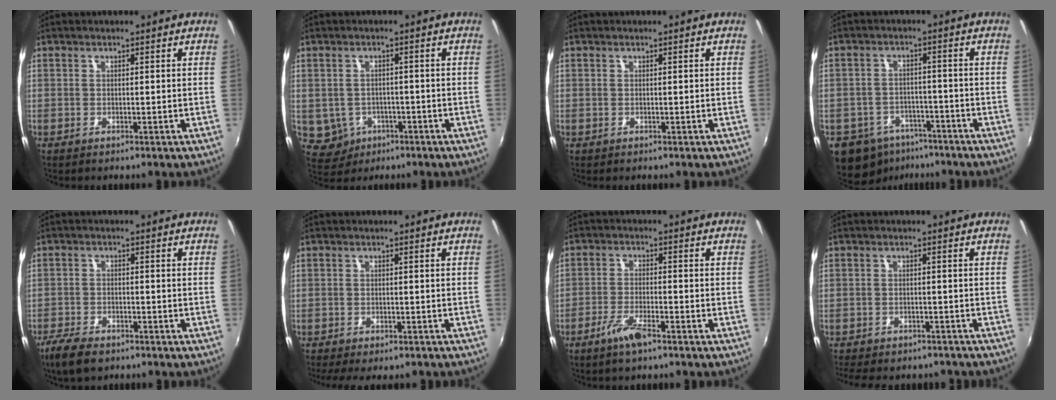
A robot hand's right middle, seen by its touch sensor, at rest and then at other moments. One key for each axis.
{"total": 5.4, "fx": -1.7, "fy": 4.8, "fz": 1.6, "tx": -0.046, "ty": 0.004, "tz": -0.010}
{"total": 0.0}
{"total": 9.9, "fx": -6.4, "fy": 6.9, "fz": 3.2, "tx": -0.091, "ty": 0.009, "tz": -0.082}
{"total": 6.9, "fx": -5.2, "fy": 2.7, "fz": 3.6, "tx": -0.102, "ty": -0.014, "tz": -0.098}
{"total": 5.6, "fx": -4.4, "fy": 1.7, "fz": 2.9, "tx": -0.073, "ty": -0.020, "tz": -0.065}
{"total": 5.6, "fx": -3.8, "fy": 1.3, "fz": 3.9, "tx": -0.090, "ty": -0.008, "tz": -0.074}
{"total": 10.3, "fx": -8.8, "fy": 3.5, "fz": 4.1, "tx": -0.096, "ty": -0.019, "tz": -0.119}